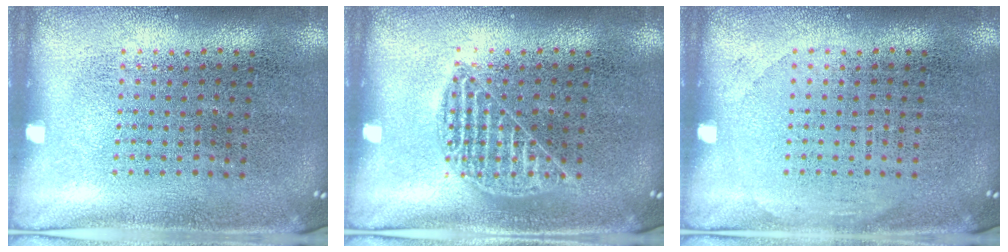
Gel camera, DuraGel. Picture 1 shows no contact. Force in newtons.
{"total": 1.5, "press": 1.5, "slide": 0.3}
{"total": 0.7, "press": 0.6, "slide": 0.1}